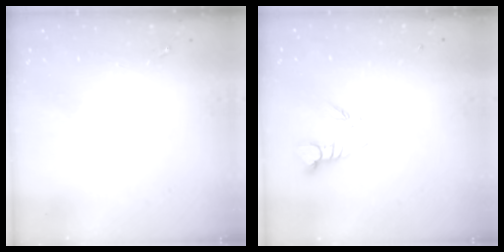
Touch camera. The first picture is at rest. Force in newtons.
{"total": 3.7, "press": 3.7, "slide": 0.4}